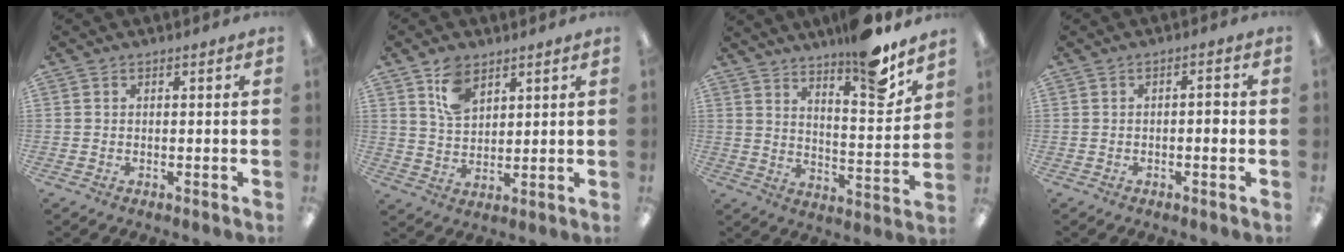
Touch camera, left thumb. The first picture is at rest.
{"total": 8.3, "force": [4.9, 5.3, 4.2], "torque": [-0.083, -0.004, 0.093]}
{"total": 12.3, "force": [10.4, 2.3, 6.1], "torque": [-0.072, -0.085, 0.174]}
{"total": 2.5, "force": [-0.8, 1.0, 2.2], "torque": [-0.039, 0.009, -0.016]}